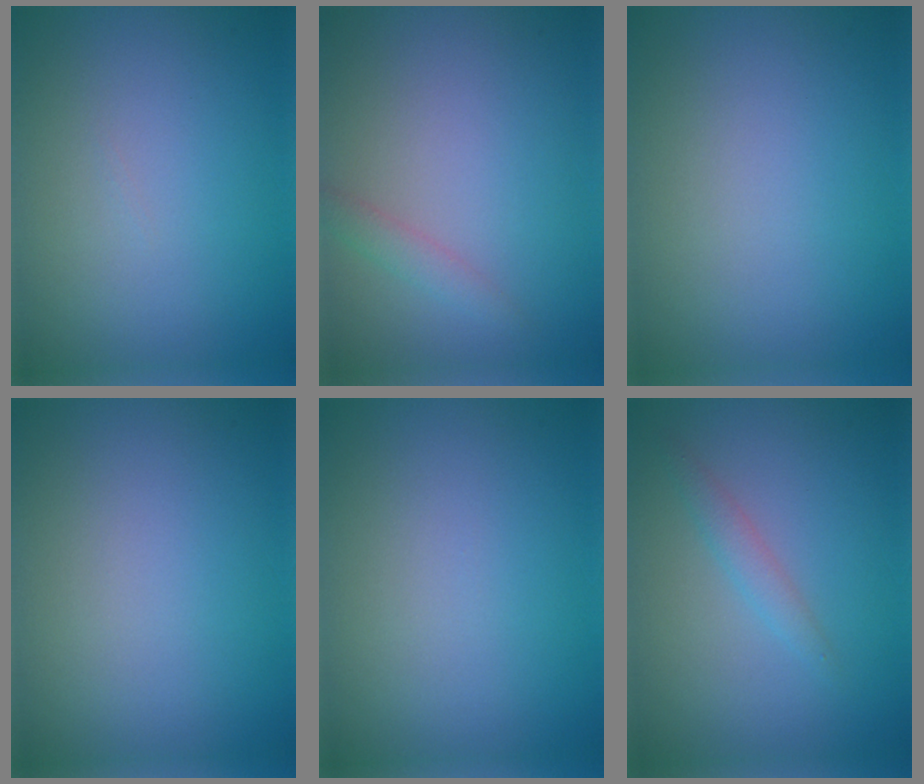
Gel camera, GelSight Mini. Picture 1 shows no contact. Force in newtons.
{"total": 1.3, "press": 1.3, "slide": 0.1}
{"total": 0.0}
{"total": 0.0}
{"total": 0.0}
{"total": 1.4, "press": 1.4, "slide": 0.1}